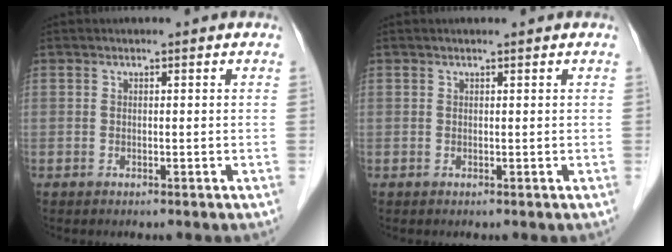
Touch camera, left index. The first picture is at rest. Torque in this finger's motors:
{"motor_torque": [0.03, 0.04, 0.04, 0.00]}